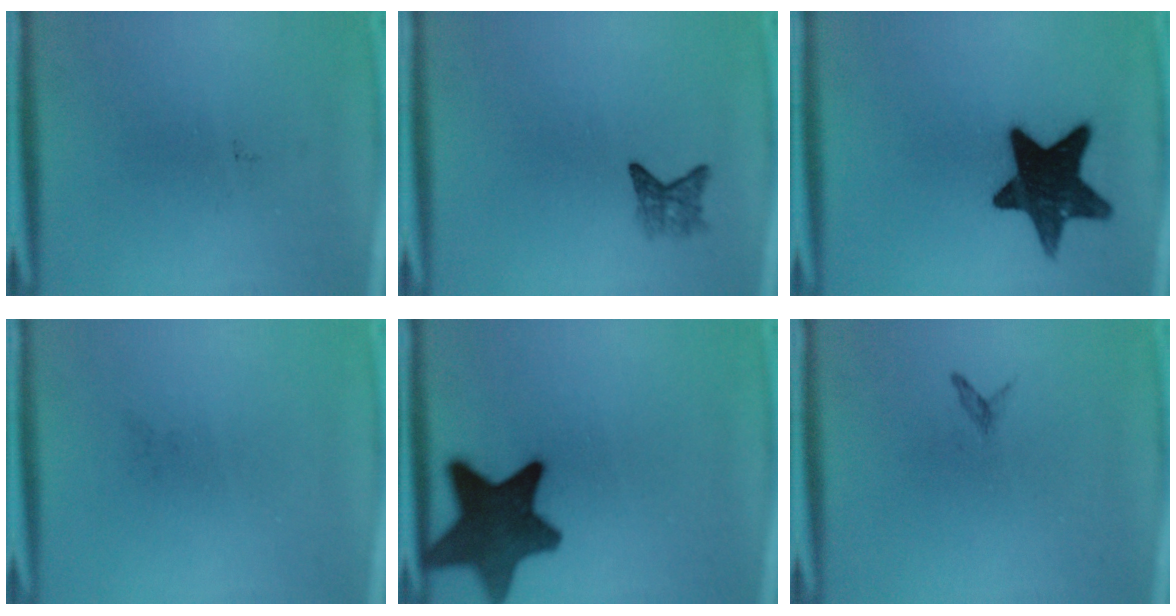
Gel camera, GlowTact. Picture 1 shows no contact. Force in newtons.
{"total": 2.3}
{"total": 15.0}
{"total": 0.0}
{"total": 13.3}
{"total": 0.7}